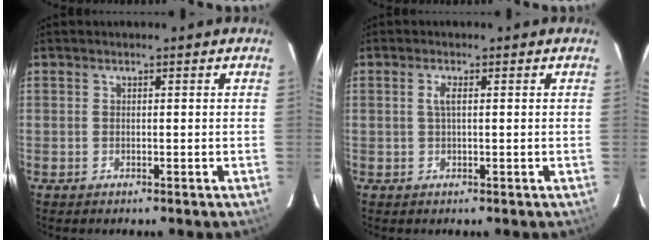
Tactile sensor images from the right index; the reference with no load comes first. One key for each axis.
{"total": 1.7, "fx": 0.3, "fy": 0.3, "fz": 1.6, "tx": -0.032, "ty": 0.002, "tz": 0.003}